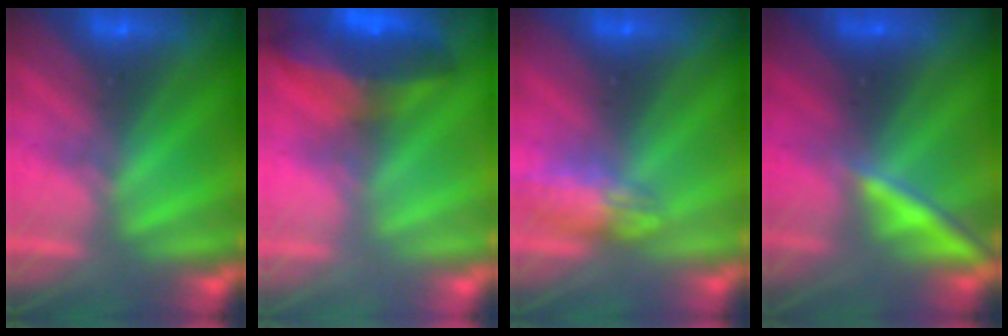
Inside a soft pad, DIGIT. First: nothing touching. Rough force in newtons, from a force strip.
{"total": 8.2}
{"total": 2.4}
{"total": 1.9}